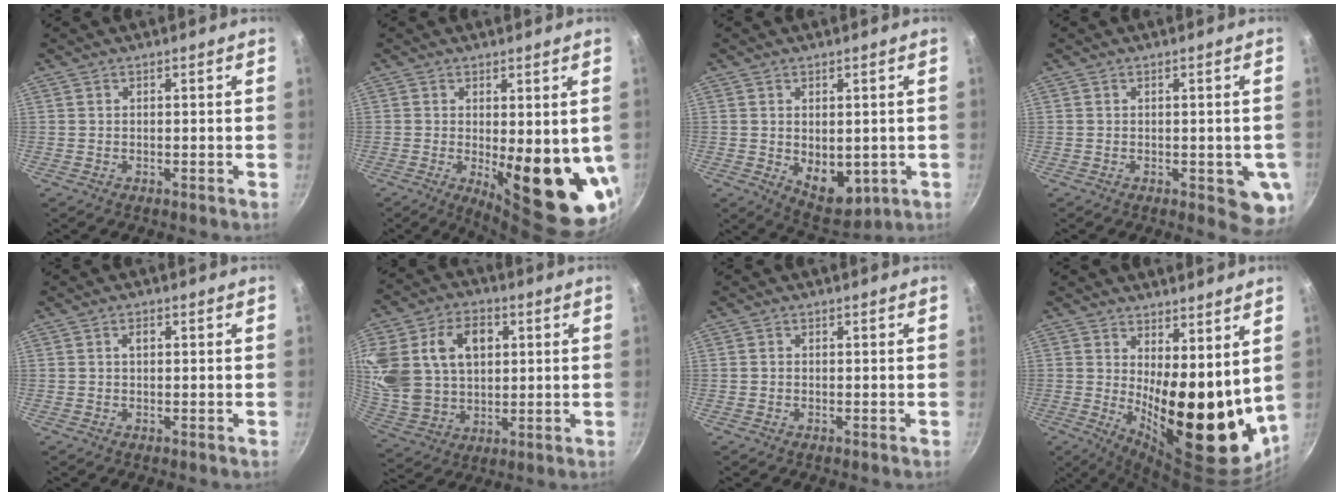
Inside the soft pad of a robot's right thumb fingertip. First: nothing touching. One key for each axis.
{"total": 15.3, "fx": -1.5, "fy": 5.4, "fz": 14.2, "tx": -0.155, "ty": -0.029, "tz": -0.005}
{"total": 8.3, "fx": -0.6, "fy": 5.4, "fz": 6.3, "tx": -0.070, "ty": -0.018, "tz": 0.009}
{"total": 6.8, "fx": -1.4, "fy": 3.1, "fz": 5.8, "tx": -0.043, "ty": -0.005, "tz": -0.015}
{"total": 1.4, "fx": 0.2, "fy": 1.0, "fz": 1.0, "tx": -0.015, "ty": 0.005, "tz": 0.003}
{"total": 24.3, "fx": 6.4, "fy": 17.6, "fz": 15.5, "tx": -0.328, "ty": 0.018, "tz": 0.127}
{"total": 0.6, "fx": -0.2, "fy": 0.5, "fz": 0.1, "tx": -0.002, "ty": 0.002, "tz": -0.006}
{"total": 19.9, "fx": 3.2, "fy": 8.8, "fz": 17.6, "tx": -0.198, "ty": -0.049, "tz": 0.068}